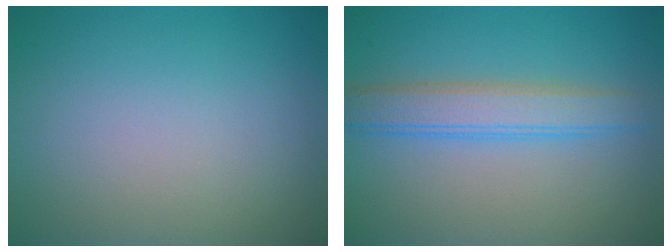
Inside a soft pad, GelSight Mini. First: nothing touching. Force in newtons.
{"total": 3.8, "press": 3.8, "slide": 0.1}